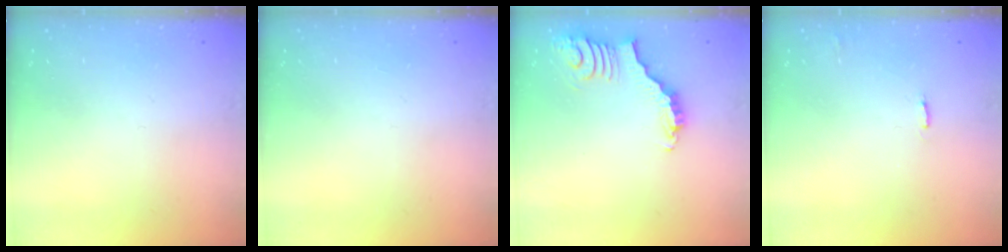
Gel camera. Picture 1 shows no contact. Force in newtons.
{"total": 0.0}
{"total": 3.8, "press": 3.7, "slide": 0.7}
{"total": 1.9, "press": 1.9, "slide": 0.1}